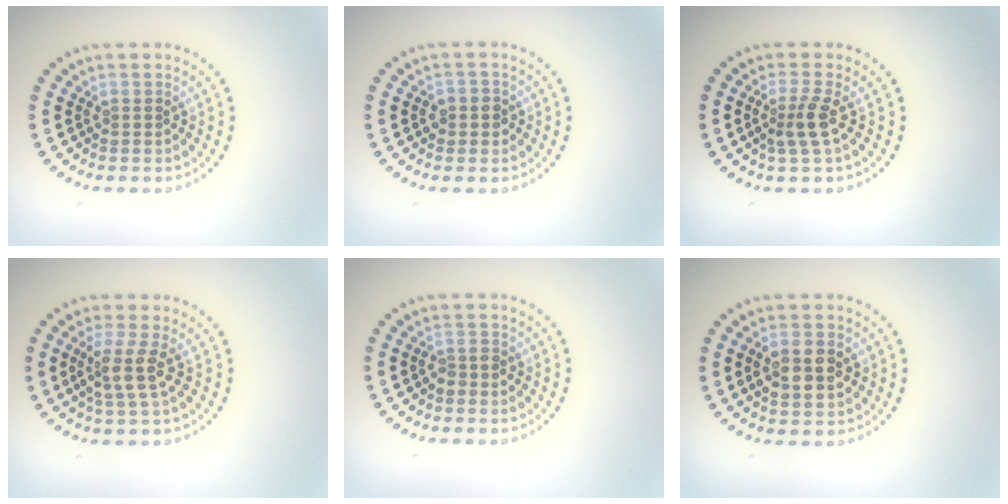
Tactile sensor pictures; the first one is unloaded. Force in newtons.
{"total": 1.7, "press": 1.6, "slide": 0.6}
{"total": 2.3, "press": 1.8, "slide": 1.5}
{"total": 2.9, "press": 2.3, "slide": 1.8}
{"total": 1.3, "press": 1.2, "slide": 0.6}
{"total": 3.9, "press": 3.9, "slide": 0.2}